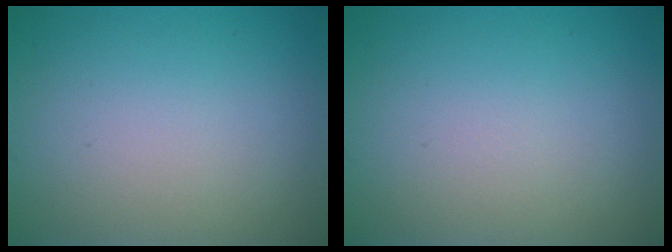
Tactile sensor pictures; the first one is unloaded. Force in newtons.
{"total": 0.0}